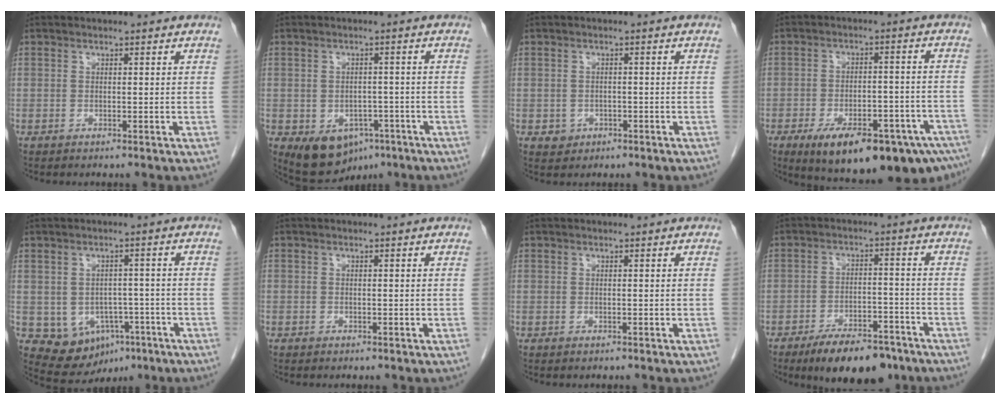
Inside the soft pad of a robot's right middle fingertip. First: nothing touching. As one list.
[{"total": 8.3, "force": [-4.4, 5.6, 4.3], "torque": [-0.066, 0.005, -0.054]}, {"total": 2.1, "force": [-0.9, 1.9, 0.5], "torque": [-0.009, 0.005, -0.005]}, {"total": 20.4, "force": [-13.6, 6.0, 14.1], "torque": [-0.149, 0.001, -0.182]}, {"total": 8.4, "force": [-3.5, 6.5, 4.0], "torque": [-0.058, 0.015, -0.034]}, {"total": 0.6, "force": [-0.4, 0.4, 0.0], "torque": [-0.008, 0.003, -0.009]}, {"total": 0.0}, {"total": 11.4, "force": [-8.7, 4.0, 6.3], "torque": [-0.090, -0.002, -0.137]}]